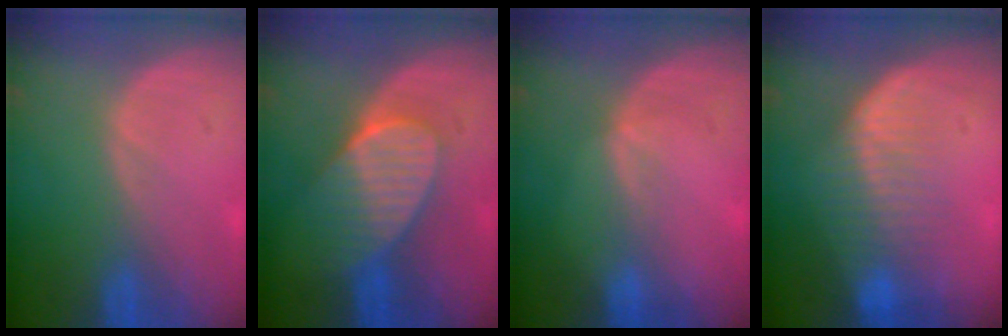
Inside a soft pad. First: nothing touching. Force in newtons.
{"total": 7.2, "press": 7.0, "slide": 1.7}
{"total": 1.2, "press": 0.7, "slide": 0.9}
{"total": 7.2, "press": 6.6, "slide": 2.8}